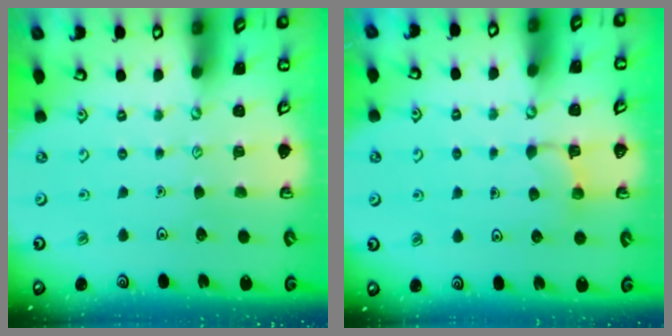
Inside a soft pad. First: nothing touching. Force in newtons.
{"total": 3.8, "press": 3.7, "slide": 0.8}